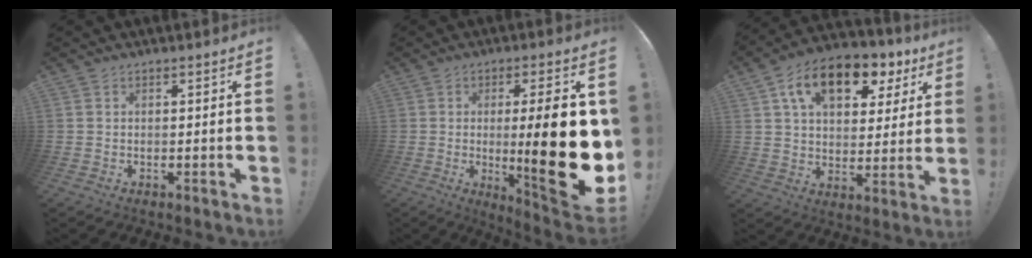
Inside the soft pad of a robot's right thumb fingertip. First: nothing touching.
{"total": 21.7, "force": [-0.6, 3.6, 21.4], "torque": [-0.314, -0.019, -0.005]}
{"total": 16.0, "force": [8.6, 9.1, 10.0], "torque": [-0.160, -0.039, 0.150]}